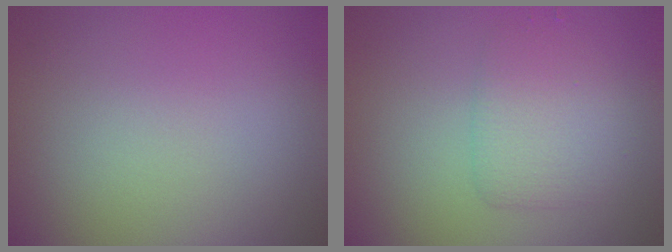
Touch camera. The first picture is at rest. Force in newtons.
{"total": 2.9, "press": 2.9, "slide": 0.0}